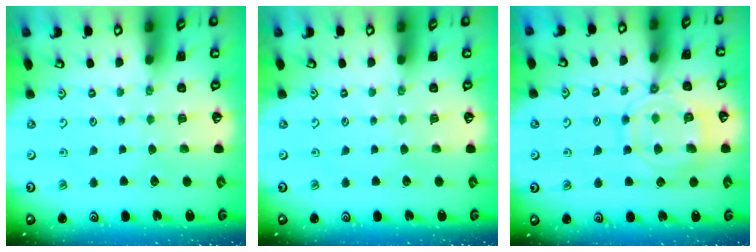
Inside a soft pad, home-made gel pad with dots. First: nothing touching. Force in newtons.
{"total": 0.0}
{"total": 12.3, "press": 12.2, "slide": 1.4}